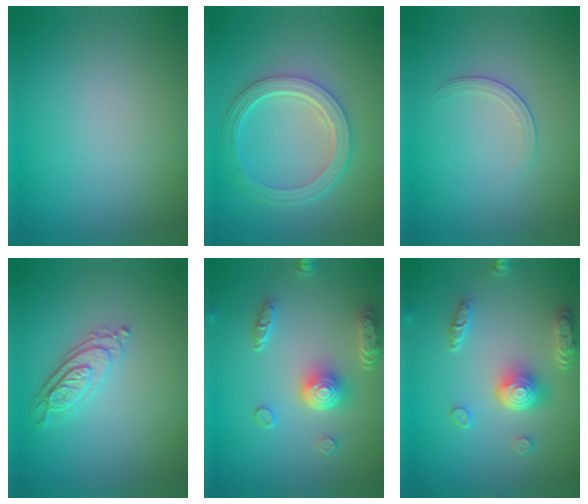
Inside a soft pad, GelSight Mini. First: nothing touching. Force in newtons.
{"total": 5.0, "press": 3.8, "slide": 3.3}
{"total": 1.5, "press": 0.7, "slide": 1.4}
{"total": 2.4, "press": 2.3, "slide": 0.7}
{"total": 5.0, "press": 3.9, "slide": 3.1}
{"total": 5.0, "press": 3.9, "slide": 3.1}